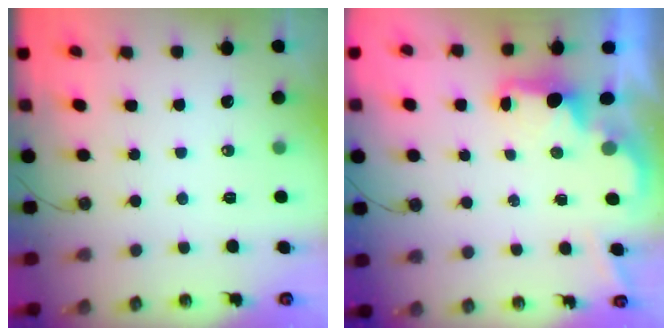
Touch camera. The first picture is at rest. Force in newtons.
{"total": 1.9, "press": 1.7, "slide": 0.7}